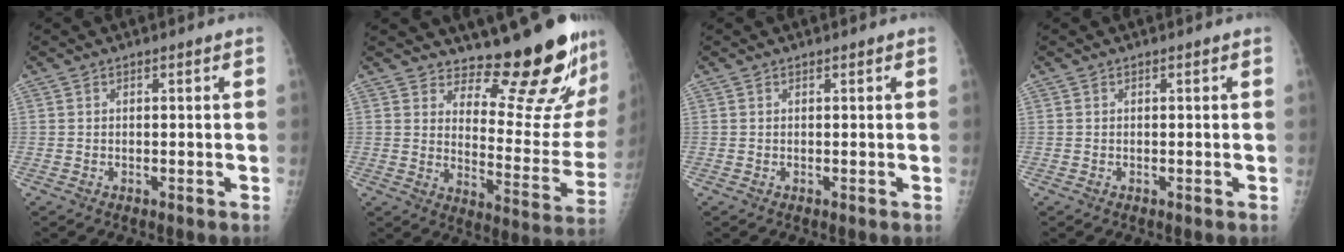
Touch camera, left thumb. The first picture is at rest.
{"total": 17.0, "force": [15.1, 3.5, 6.9], "torque": [-0.048, -0.167, 0.196]}
{"total": 0.0}
{"total": 0.0}